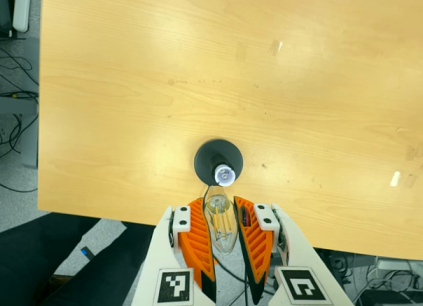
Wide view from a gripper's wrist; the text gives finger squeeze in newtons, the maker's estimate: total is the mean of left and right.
{"total": 20.9, "left": 23.5, "right": 18.3}